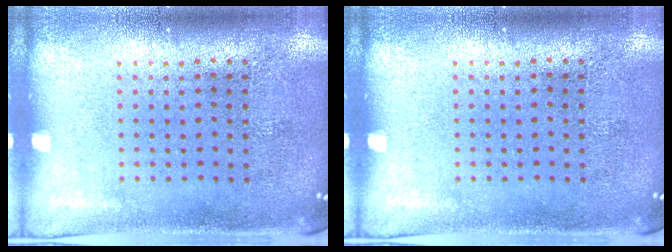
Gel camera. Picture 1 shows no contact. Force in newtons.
{"total": 0.0}